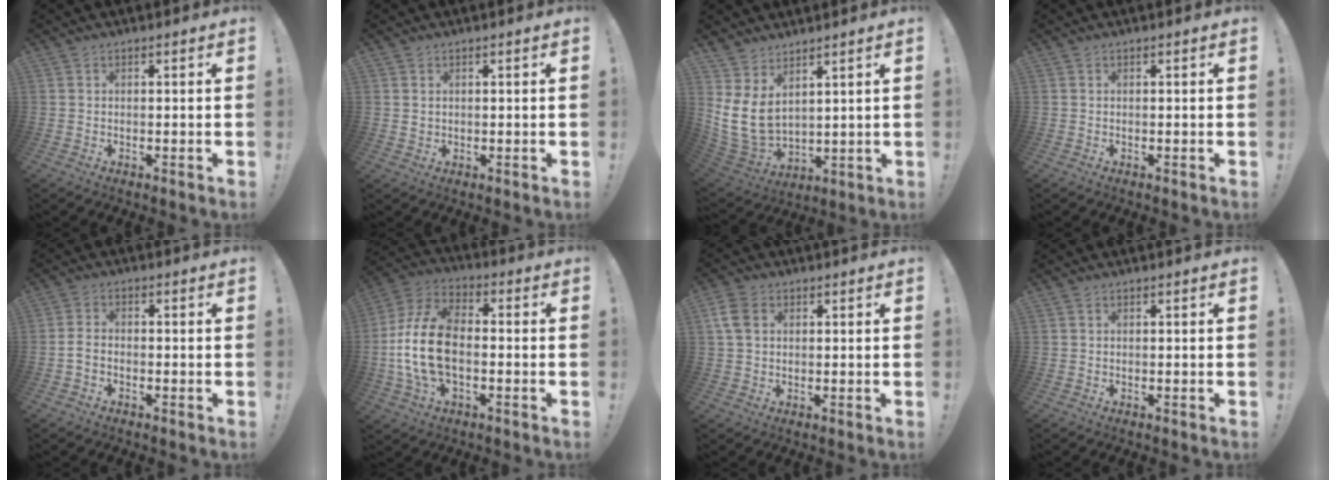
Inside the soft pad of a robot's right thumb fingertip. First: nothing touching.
{"total": 1.1, "force": [0.4, 0.9, 0.4], "torque": [-0.007, 0.002, 0.007]}
{"total": 11.5, "force": [3.8, 7.5, 7.9], "torque": [-0.163, -0.038, 0.077]}
{"total": 0.0}
{"total": 2.6, "force": [-1.4, 1.5, 1.6], "torque": [-0.029, 0.005, -0.027]}
{"total": 17.1, "force": [-2.4, 10.6, 13.2], "torque": [-0.257, 0.019, -0.036]}
{"total": 6.9, "force": [2.2, 4.9, 4.3], "torque": [-0.090, 0.003, 0.044]}
{"total": 0.0}